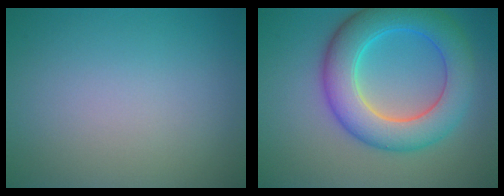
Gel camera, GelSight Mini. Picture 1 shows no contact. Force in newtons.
{"total": 8.2, "press": 8.2, "slide": 0.4}